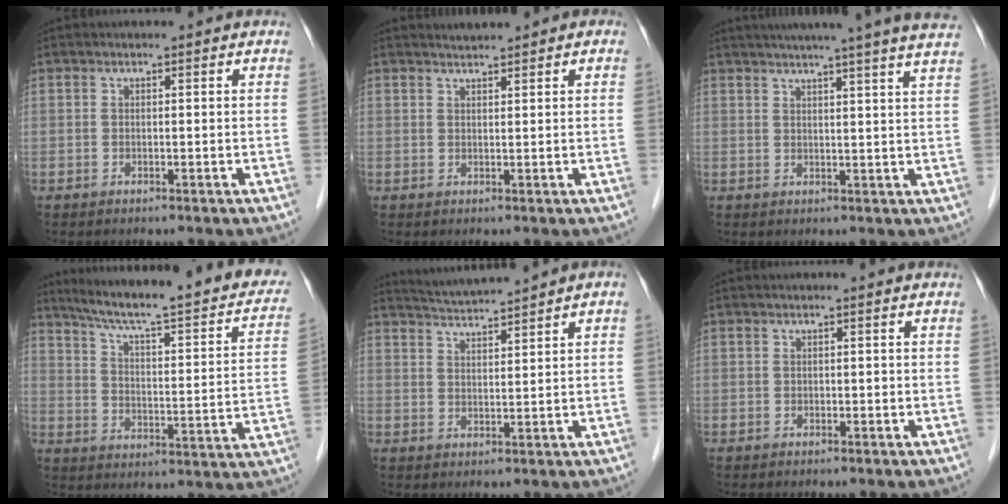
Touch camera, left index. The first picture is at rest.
{"total": 1.4, "force": [1.3, 0.0, 0.3], "torque": [-0.005, 0.010, 0.025]}
{"total": 17.7, "force": [15.3, -1.3, 8.9], "torque": [-0.140, -0.005, 0.183]}
{"total": 26.7, "force": [24.3, 2.0, 11.0], "torque": [-0.171, -0.028, 0.311]}
{"total": 4.3, "force": [4.0, -1.2, 1.0], "torque": [-0.025, 0.008, 0.078]}
{"total": 0.0}